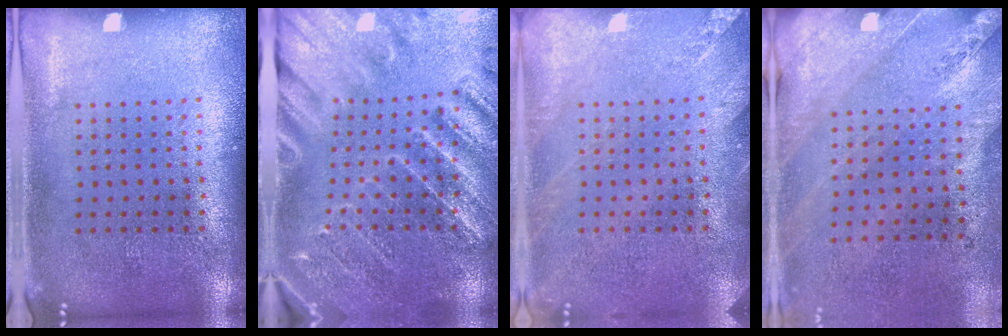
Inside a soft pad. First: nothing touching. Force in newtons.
{"total": 3.2, "press": 3.1, "slide": 0.8}
{"total": 2.1, "press": 2.1, "slide": 0.2}
{"total": 2.4, "press": 2.1, "slide": 1.3}